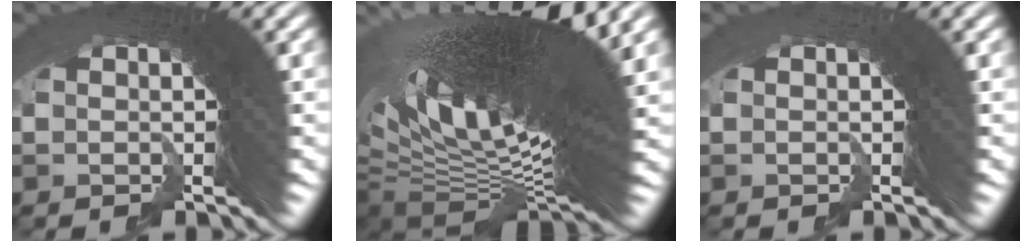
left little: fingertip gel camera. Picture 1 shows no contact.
{"total": 21.0, "force": [2.3, 7.3, 19.5], "torque": [-0.324, -0.013, 0.061]}
{"total": 0.6, "force": [-0.2, -0.1, -0.5], "torque": [0.006, -0.002, -0.003]}